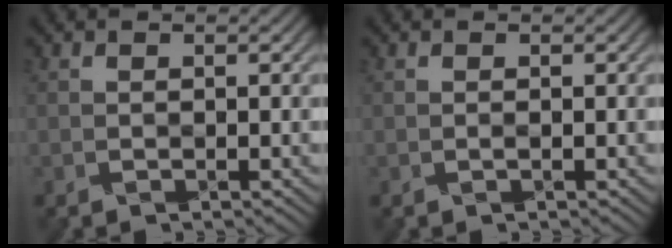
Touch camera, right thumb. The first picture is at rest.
{"total": 0.0}